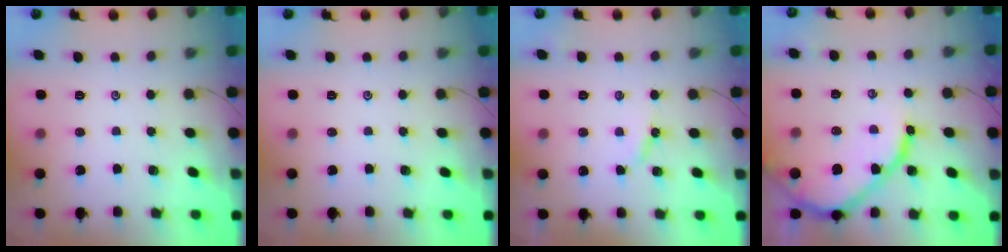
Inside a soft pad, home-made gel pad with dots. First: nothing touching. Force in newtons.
{"total": 0.0}
{"total": 5.2, "press": 5.2, "slide": 0.4}
{"total": 12.4, "press": 12.4, "slide": 1.3}